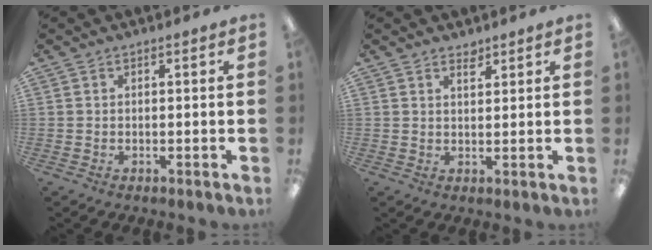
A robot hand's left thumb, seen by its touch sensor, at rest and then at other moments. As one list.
[{"total": 2.1, "force": [2.0, 0.7, 0.5], "torque": [-0.005, -0.009, 0.035]}]